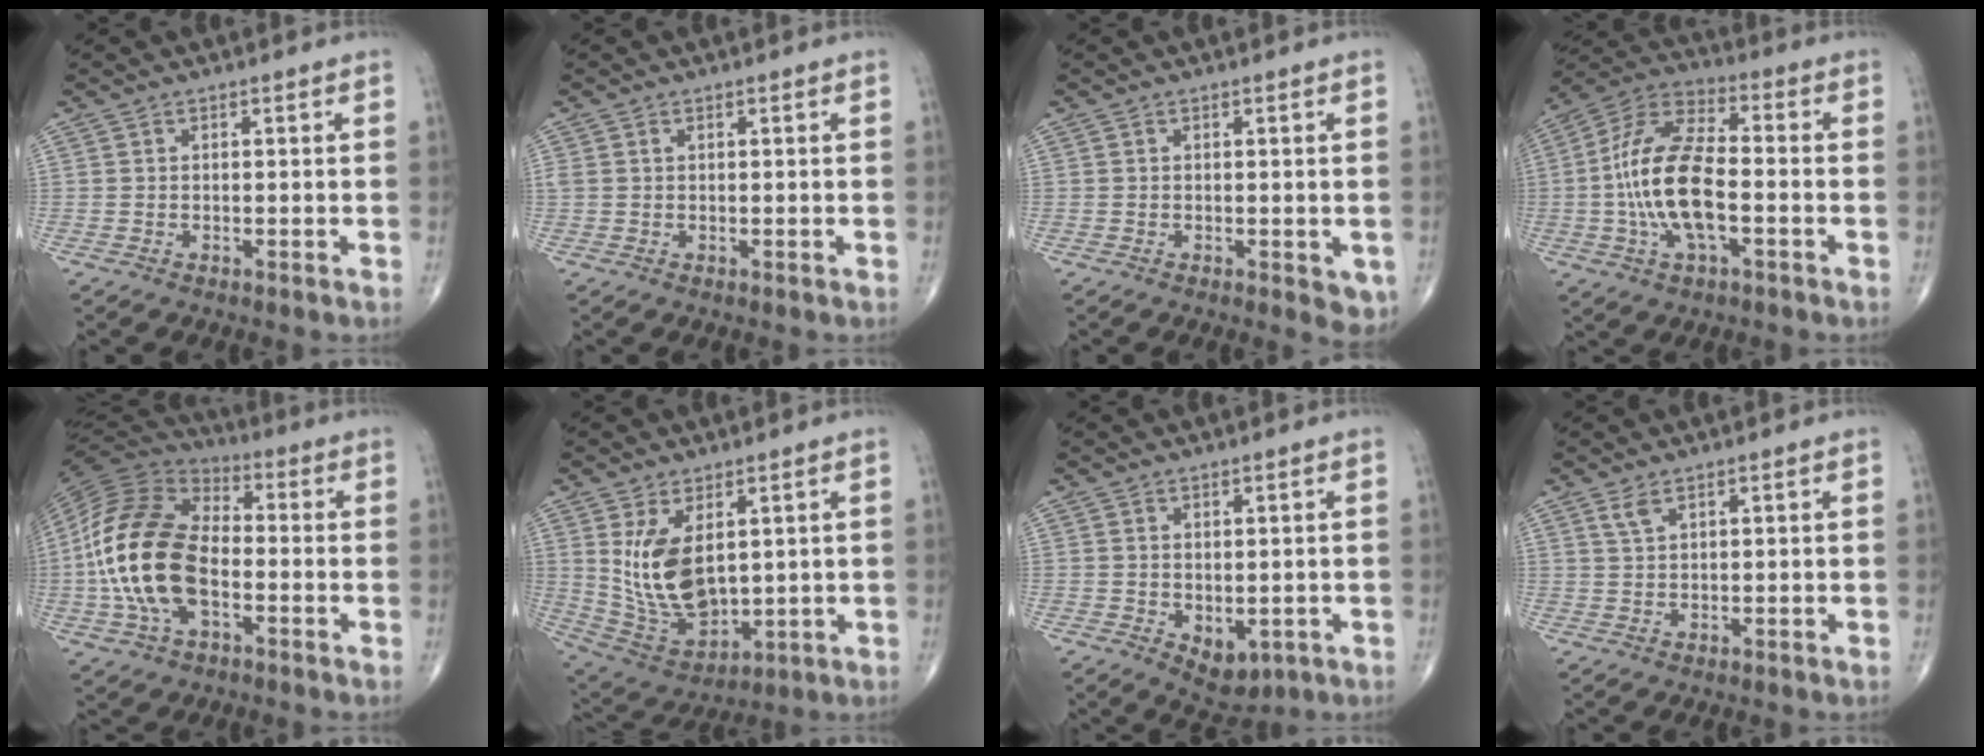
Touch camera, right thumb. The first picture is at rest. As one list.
[{"total": 1.1, "force": [0.4, 0.7, 0.7], "torque": [-0.020, 0.012, 0.013]}, {"total": 3.6, "force": [-0.9, 1.6, 3.1], "torque": [-0.019, -0.005, -0.011]}, {"total": 16.3, "force": [-2.5, 7.3, 14.3], "torque": [-0.287, 0.032, -0.053]}, {"total": 20.2, "force": [-3.0, 11.8, 16.1], "torque": [-0.321, 0.024, -0.063]}, {"total": 13.4, "force": [2.9, 7.5, 10.7], "torque": [-0.179, -0.023, 0.079]}, {"total": 5.1, "force": [-1.0, 3.2, 3.9], "torque": [-0.037, -0.003, 0.003]}, {"total": 2.1, "force": [1.4, 0.7, 1.4], "torque": [-0.031, -0.001, 0.034]}]